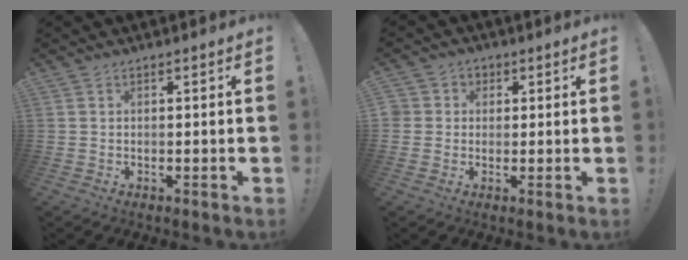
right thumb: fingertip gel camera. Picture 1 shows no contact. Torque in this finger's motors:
{"motor_torque": [-0.22, 0.35, 0.20, -0.12, -0.04]}